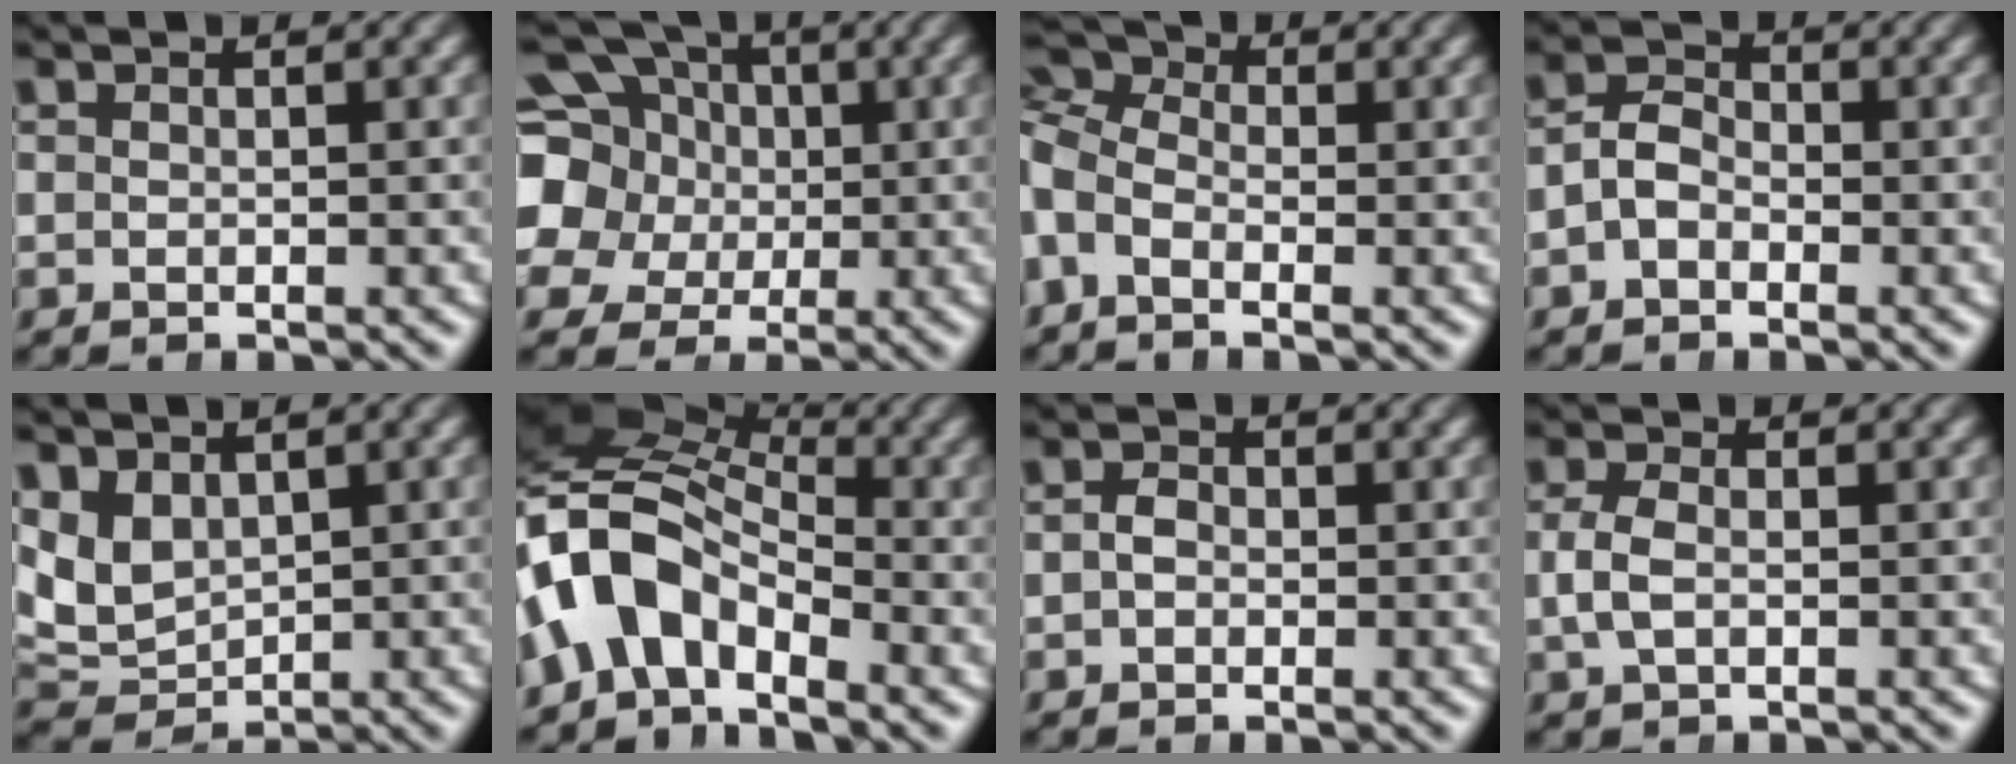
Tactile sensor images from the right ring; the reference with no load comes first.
{"total": 13.8, "force": [2.1, 12.0, 6.5], "torque": [-0.146, -0.023, 0.027]}
{"total": 7.3, "force": [1.1, 6.0, 3.9], "torque": [-0.080, 0.007, -0.001]}
{"total": 3.7, "force": [-0.9, 3.0, 1.9], "torque": [-0.044, -0.006, -0.019]}
{"total": 6.4, "force": [0.0, 5.7, 2.8], "torque": [-0.092, -0.031, 0.016]}
{"total": 11.2, "force": [0.7, 8.9, 6.8], "torque": [-0.162, -0.006, -0.002]}
{"total": 1.2, "force": [-0.6, 0.9, 0.5], "torque": [-0.015, -0.005, -0.009]}
{"total": 2.2, "force": [-0.3, 1.4, 1.6], "torque": [-0.049, -0.009, 0.001]}